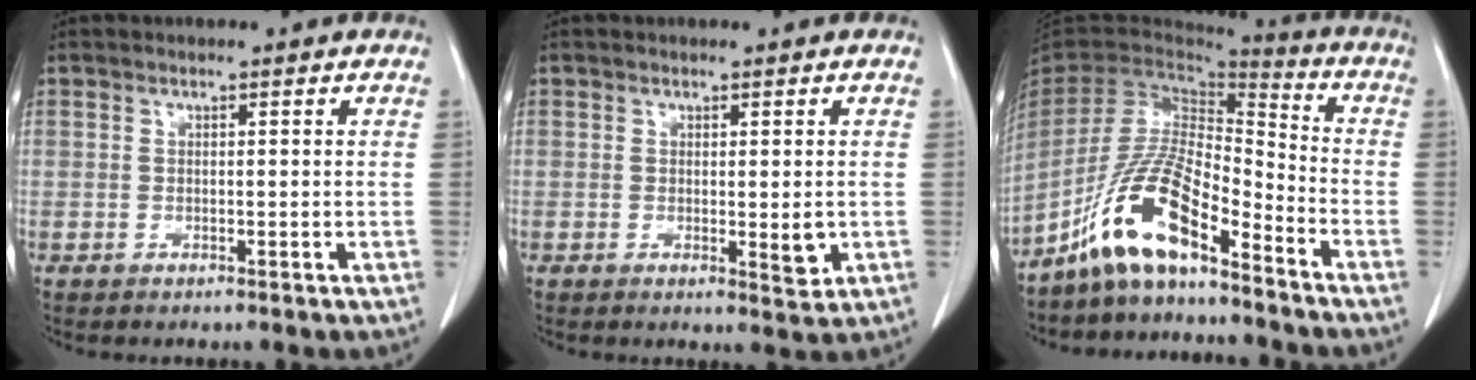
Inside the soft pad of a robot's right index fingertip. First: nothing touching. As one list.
[{"total": 2.7, "force": [-0.2, 0.7, 2.6], "torque": [-0.042, -0.010, 0.001]}, {"total": 13.4, "force": [-9.1, 2.8, 9.4], "torque": [-0.191, 0.007, -0.171]}]